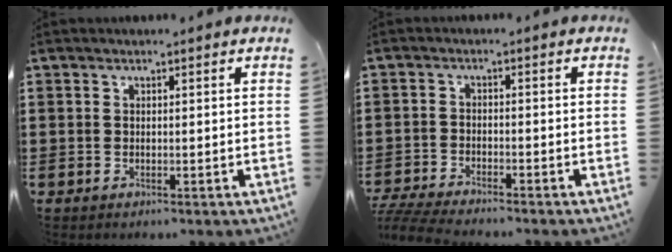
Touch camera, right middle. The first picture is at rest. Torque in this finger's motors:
{"motor_torque": [1.00, -0.59, 0.19, 0.08]}